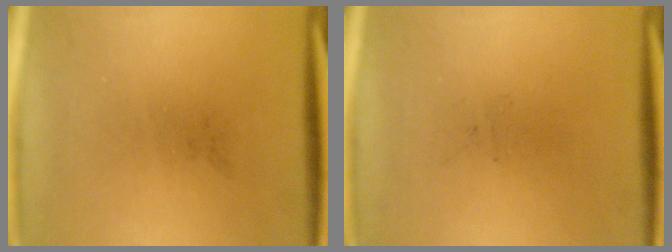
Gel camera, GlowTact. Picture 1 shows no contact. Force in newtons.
{"total": 0.0}